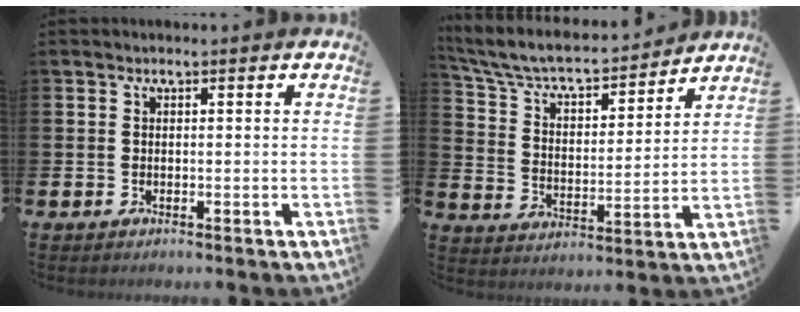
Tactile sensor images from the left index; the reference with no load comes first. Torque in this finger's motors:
{"motor_torque": [1.08, -1.05, 0.17, 0.07]}